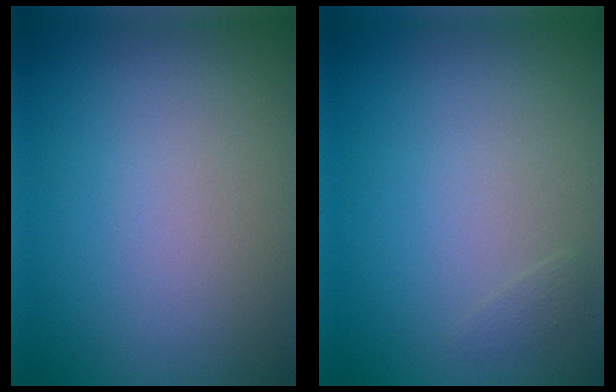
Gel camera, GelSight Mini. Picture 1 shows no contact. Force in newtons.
{"total": 0.5, "press": 0.5, "slide": 0.1}